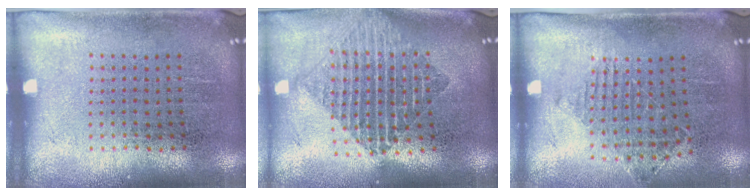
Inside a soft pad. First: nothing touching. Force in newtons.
{"total": 1.8, "press": 1.5, "slide": 1.0}
{"total": 1.2, "press": 1.1, "slide": 0.4}